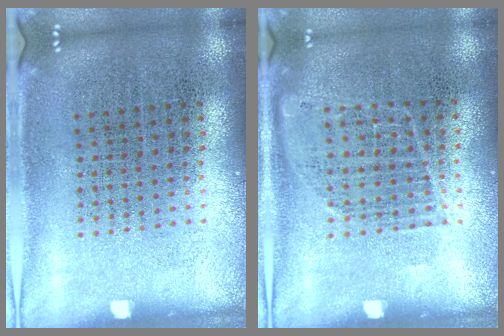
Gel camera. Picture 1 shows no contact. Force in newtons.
{"total": 0.9, "press": 0.8, "slide": 0.2}